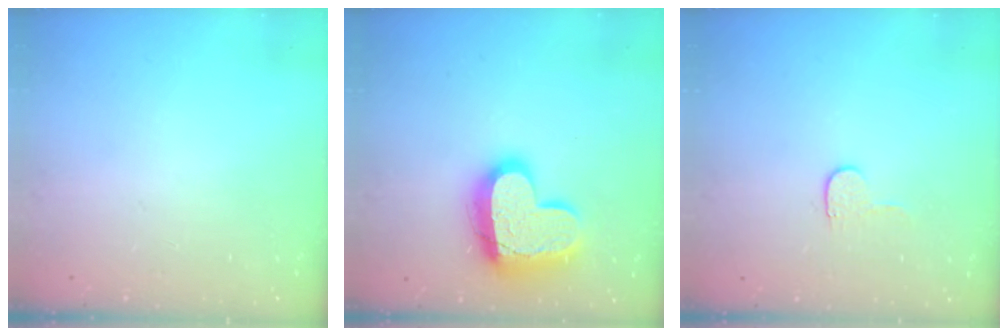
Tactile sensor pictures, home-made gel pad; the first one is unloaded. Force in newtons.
{"total": 17.9, "press": 17.8, "slide": 1.6}
{"total": 3.6, "press": 3.6, "slide": 0.3}